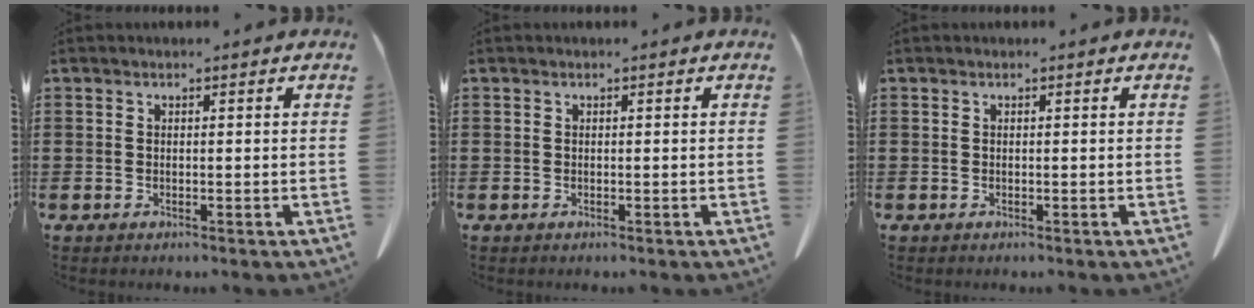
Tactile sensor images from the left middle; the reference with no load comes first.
{"total": 0.0}
{"total": 0.0}